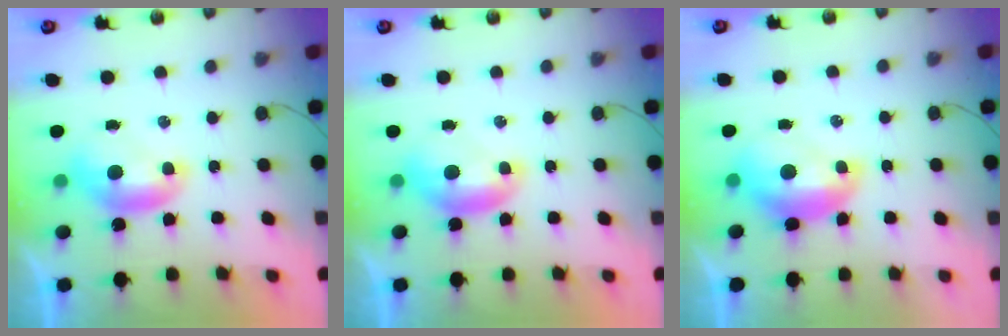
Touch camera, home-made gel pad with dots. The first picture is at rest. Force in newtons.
{"total": 0.0}
{"total": 2.2, "press": 2.1, "slide": 0.7}